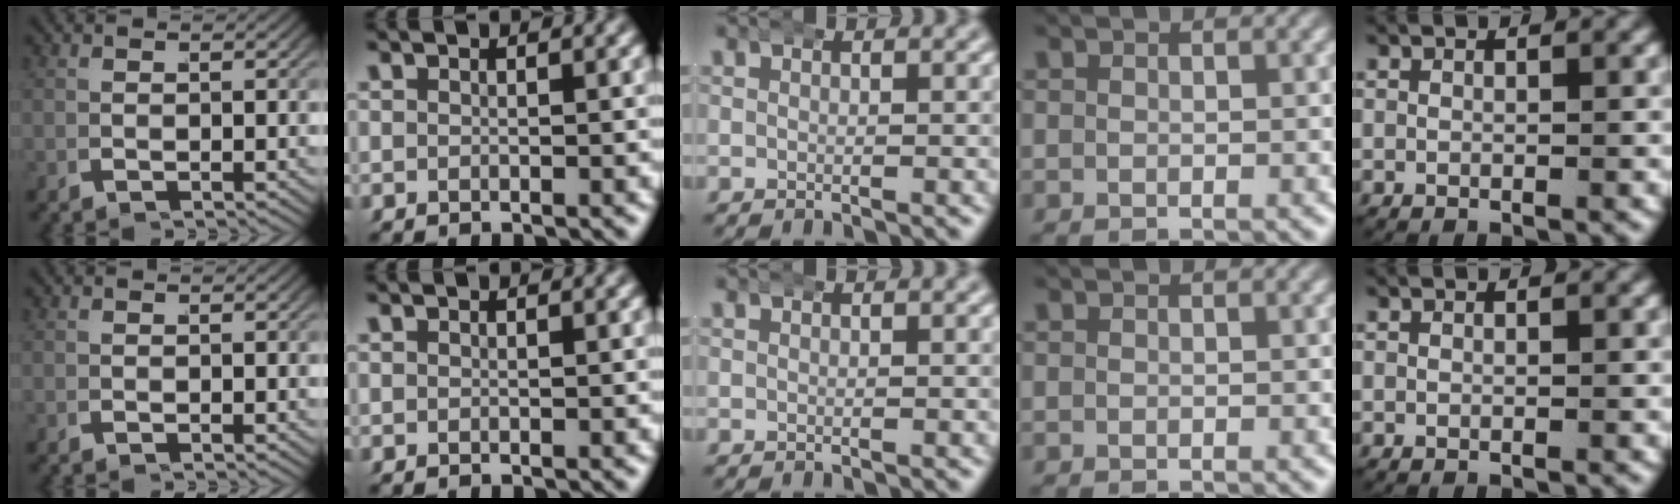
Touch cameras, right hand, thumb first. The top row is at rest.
{}